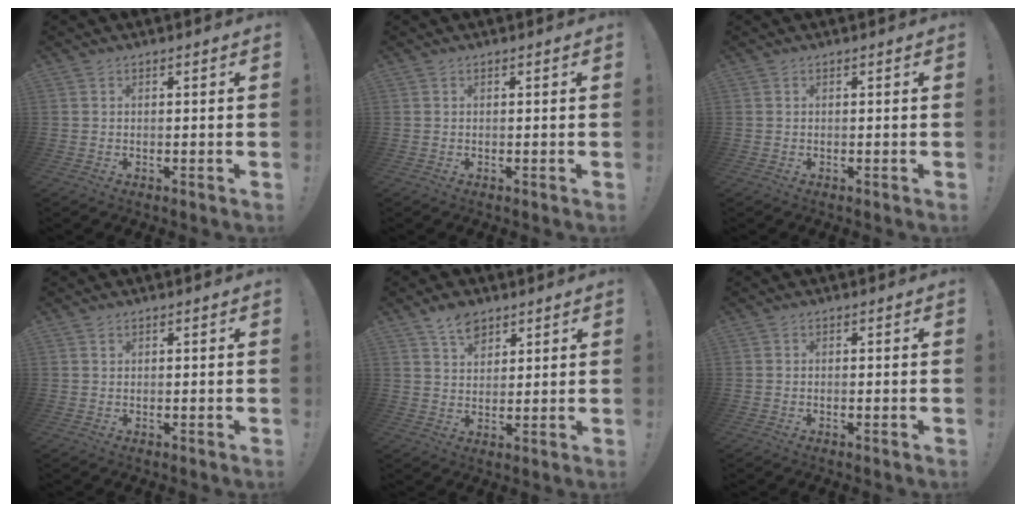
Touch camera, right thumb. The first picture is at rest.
{"total": 0.0}
{"total": 0.0}
{"total": 0.8, "force": [0.5, 0.6, 0.3], "torque": [-0.006, 0.001, 0.011]}
{"total": 6.8, "force": [4.8, 3.9, 2.8], "torque": [-0.048, -0.020, 0.090]}
{"total": 0.7, "force": [-0.5, -0.1, 0.5], "torque": [-0.009, 0.000, -0.009]}